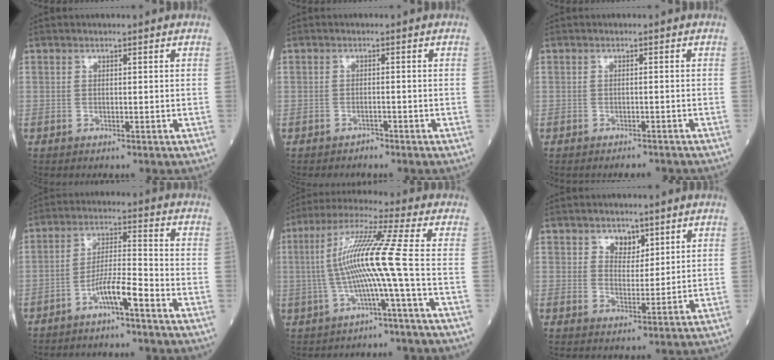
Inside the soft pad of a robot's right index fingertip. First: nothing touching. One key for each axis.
{"total": 1.0, "fx": -0.9, "fy": 0.3, "fz": 0.2, "tx": -0.003, "ty": 0.001, "tz": -0.016}
{"total": 1.8, "fx": -1.7, "fy": 0.4, "fz": 0.4, "tx": -0.004, "ty": -0.003, "tz": -0.019}
{"total": 6.0, "fx": -3.8, "fy": 0.0, "fz": 4.6, "tx": -0.087, "ty": 0.010, "tz": -0.072}
{"total": 10.8, "fx": -1.1, "fy": -2.1, "fz": 10.6, "tx": -0.214, "ty": 0.015, "tz": -0.023}
{"total": 3.6, "fx": 2.3, "fy": 2.3, "fz": 1.6, "tx": -0.022, "ty": -0.002, "tz": 0.042}